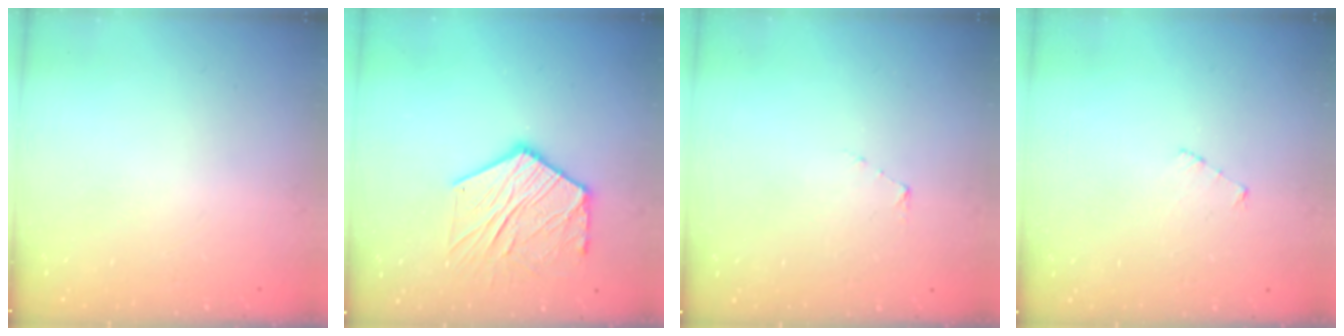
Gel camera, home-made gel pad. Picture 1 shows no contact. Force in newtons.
{"total": 14.8, "press": 14.7, "slide": 1.4}
{"total": 3.1, "press": 3.1, "slide": 0.3}
{"total": 2.6, "press": 2.6, "slide": 0.3}